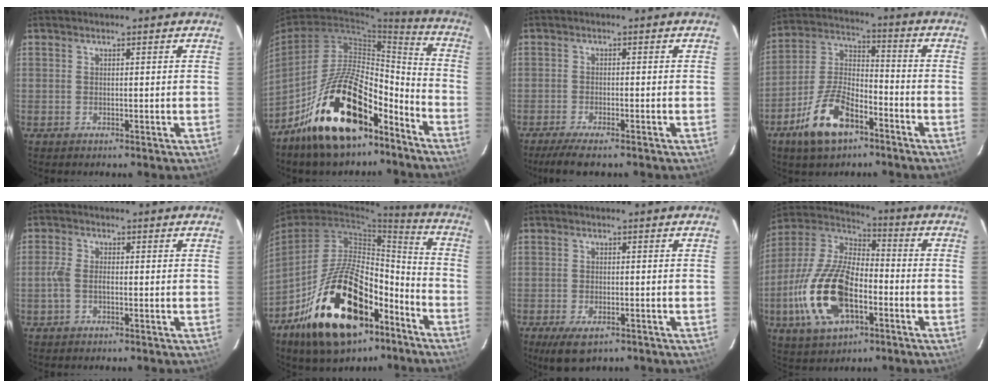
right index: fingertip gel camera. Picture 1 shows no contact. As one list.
[{"total": 21.2, "force": [-14.1, 8.9, 13.0], "torque": [-0.223, 0.025, -0.226]}, {"total": 5.9, "force": [-4.7, 0.8, 3.4], "torque": [-0.083, -0.021, -0.085]}, {"total": 13.5, "force": [-7.8, 6.2, 9.2], "torque": [-0.192, 0.011, -0.143]}, {"total": 3.2, "force": [-1.0, 1.6, 2.6], "torque": [-0.064, 0.004, -0.021]}, {"total": 24.4, "force": [-13.8, 12.2, 16.0], "torque": [-0.283, 0.017, -0.206]}, {"total": 6.0, "force": [-3.8, 2.7, 3.8], "torque": [-0.086, -0.024, -0.063]}, {"total": 20.3, "force": [-6.5, 10.0, 16.4], "torque": [-0.356, -0.010, -0.120]}]